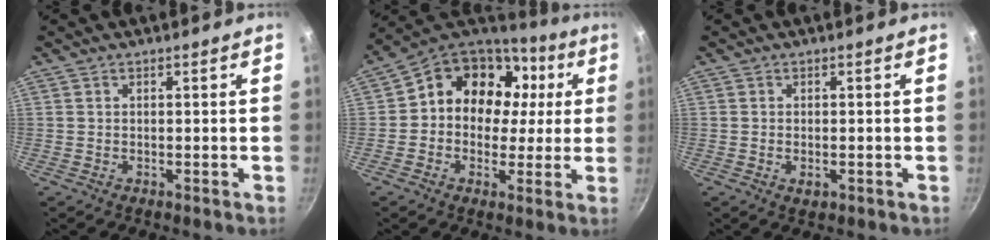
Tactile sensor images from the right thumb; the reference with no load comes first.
{"total": 16.4, "force": [2.8, 13.6, 8.7], "torque": [-0.104, 0.036, 0.030]}
{"total": 1.9, "force": [-0.5, 1.1, 1.5], "torque": [-0.024, -0.003, -0.007]}